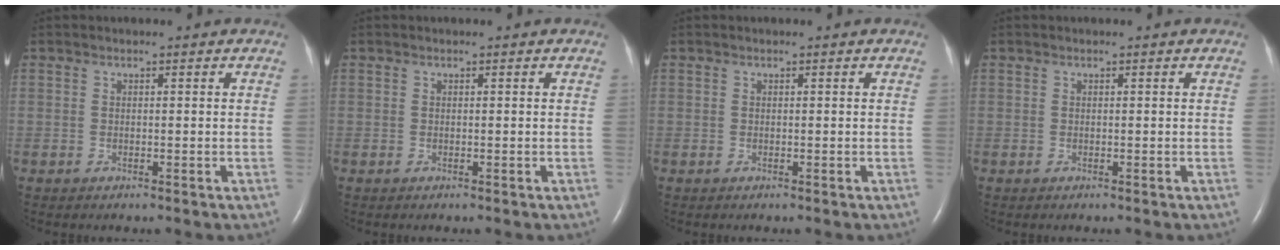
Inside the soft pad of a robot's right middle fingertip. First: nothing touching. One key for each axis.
{"total": 0.0}
{"total": 0.0}
{"total": 0.0}